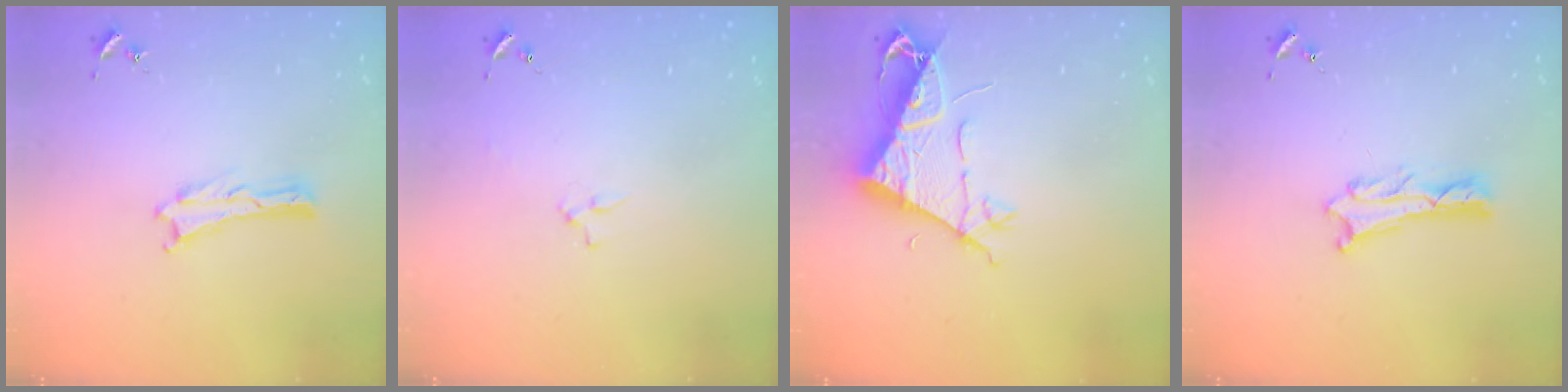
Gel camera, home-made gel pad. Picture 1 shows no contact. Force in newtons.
{"total": 2.3, "press": 2.3, "slide": 0.3}
{"total": 8.2, "press": 8.1, "slide": 1.2}
{"total": 1.2, "press": 1.2, "slide": 0.2}